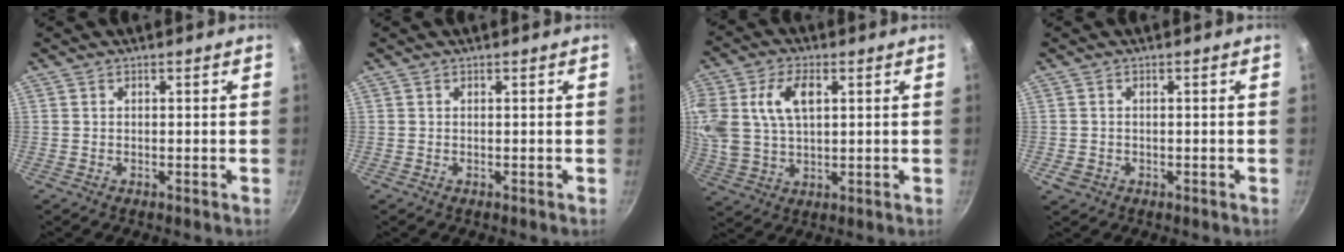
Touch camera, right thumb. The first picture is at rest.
{"total": 0.0}
{"total": 14.9, "force": [3.8, 9.0, 11.2], "torque": [-0.250, 0.004, 0.076]}
{"total": 1.8, "force": [-0.6, 1.6, 0.7], "torque": [-0.010, 0.003, -0.008]}